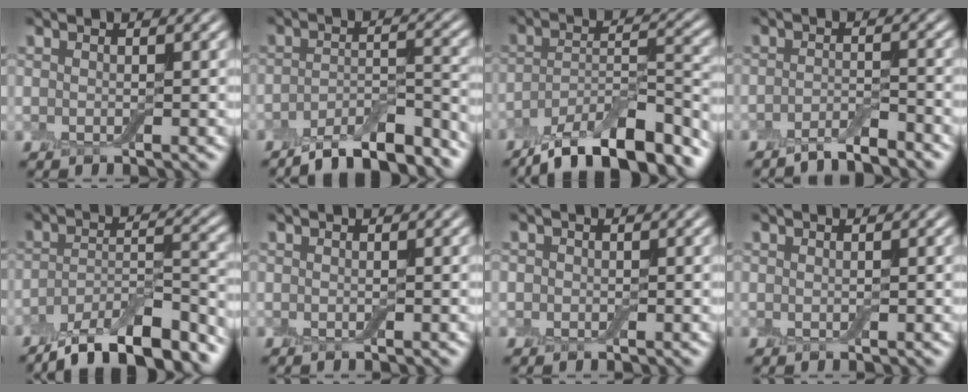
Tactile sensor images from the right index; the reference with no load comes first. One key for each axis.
{"total": 7.3, "fx": -6.2, "fy": 1.8, "fz": 3.5, "tx": -0.051, "ty": -0.001, "tz": -0.101}
{"total": 11.2, "fx": -8.8, "fy": 3.4, "fz": 6.0, "tx": -0.100, "ty": 0.003, "tz": -0.141}
{"total": 2.7, "fx": -2.4, "fy": 0.4, "fz": 1.2, "tx": -0.019, "ty": 0.006, "tz": -0.047}
{"total": 10.0, "fx": -8.0, "fy": 3.0, "fz": 5.2, "tx": -0.081, "ty": -0.002, "tz": -0.128}
{"total": 0.0}
{"total": 0.7, "fx": -0.3, "fy": 0.6, "fz": 0.1, "tx": 0.004, "ty": 0.002, "tz": -0.005}
{"total": 0.0}